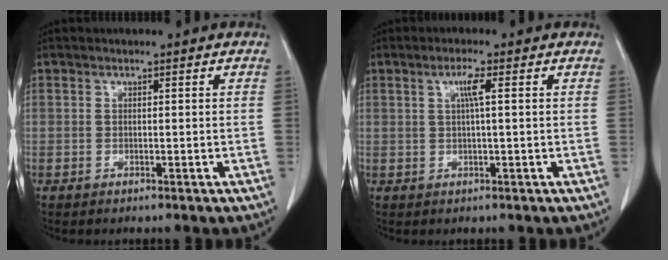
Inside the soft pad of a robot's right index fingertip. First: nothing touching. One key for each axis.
{"total": 2.6, "fx": 0.8, "fy": -0.1, "fz": 2.5, "tx": -0.050, "ty": 0.004, "tz": 0.013}